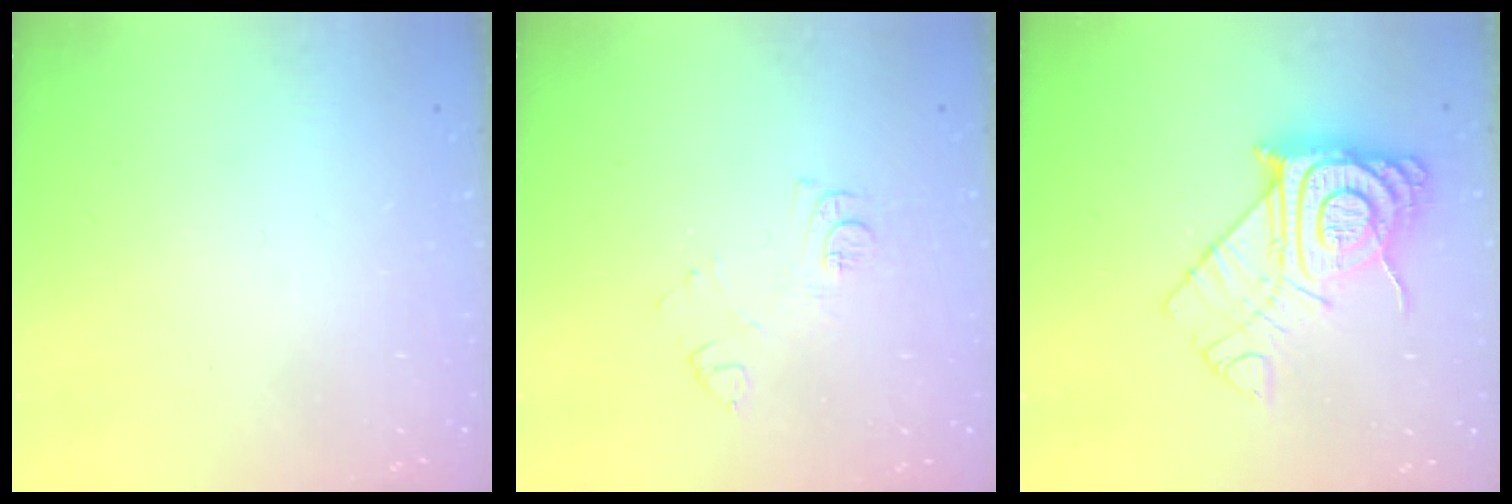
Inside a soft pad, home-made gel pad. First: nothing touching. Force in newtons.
{"total": 7.2, "press": 7.2, "slide": 0.7}
{"total": 13.5, "press": 13.5, "slide": 1.1}